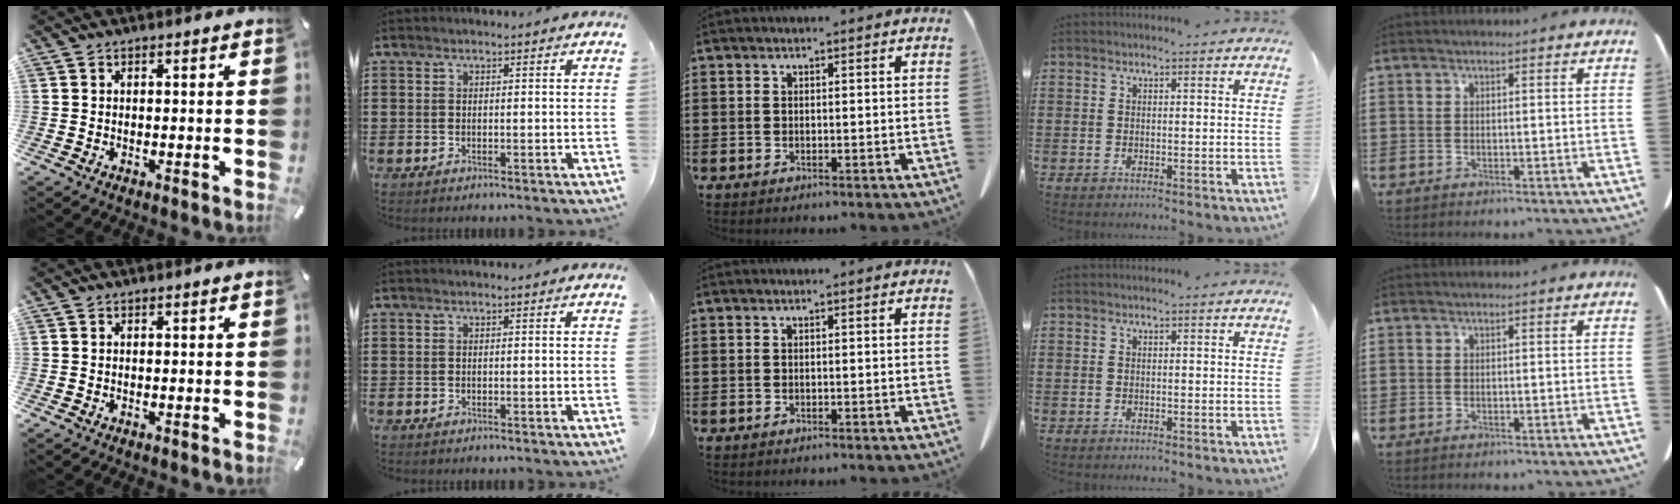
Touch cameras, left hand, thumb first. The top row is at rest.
{}